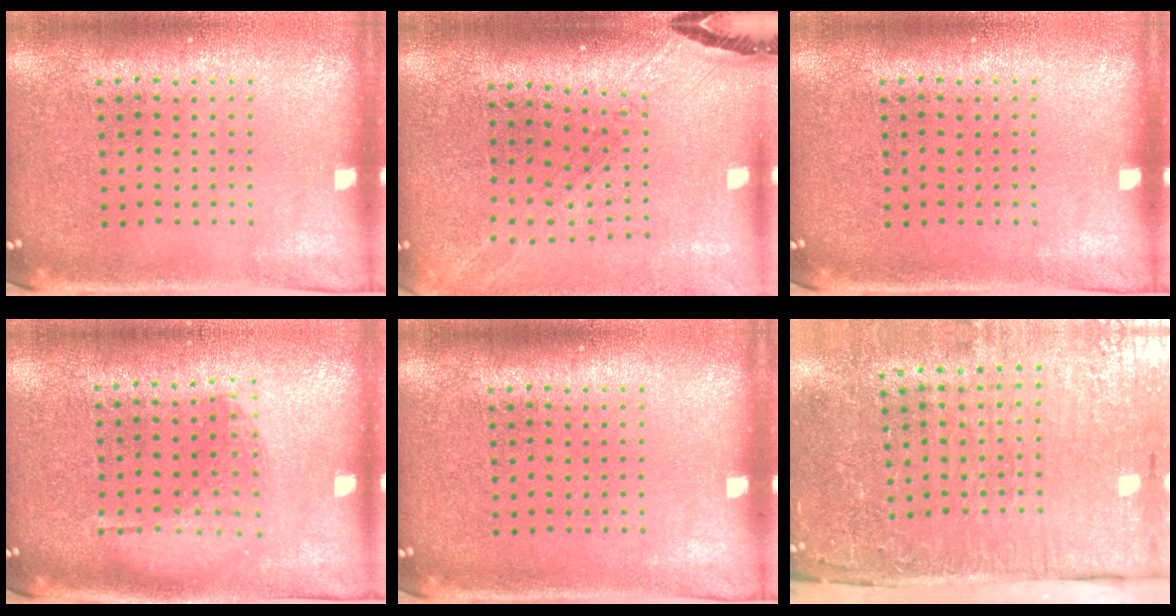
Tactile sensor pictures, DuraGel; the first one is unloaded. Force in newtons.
{"total": 1.5, "press": 1.5, "slide": 0.4}
{"total": 0.0}
{"total": 1.0, "press": 0.9, "slide": 0.4}
{"total": 0.0}
{"total": 5.1, "press": 4.1, "slide": 3.1}